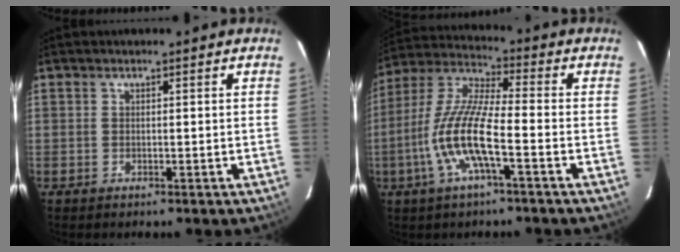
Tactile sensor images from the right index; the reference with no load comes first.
{"total": 12.6, "force": [-4.3, 2.0, 11.7], "torque": [-0.247, -0.003, -0.089]}